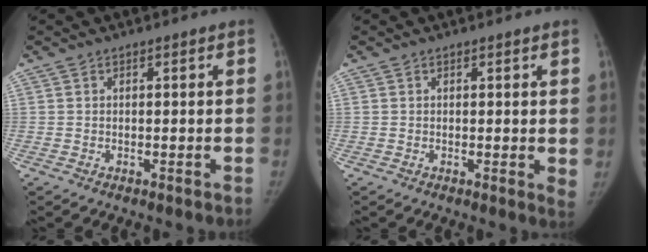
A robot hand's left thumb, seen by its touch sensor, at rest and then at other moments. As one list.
[{"total": 2.6, "force": [1.1, 0.9, 2.2], "torque": [-0.029, -0.009, 0.014]}]